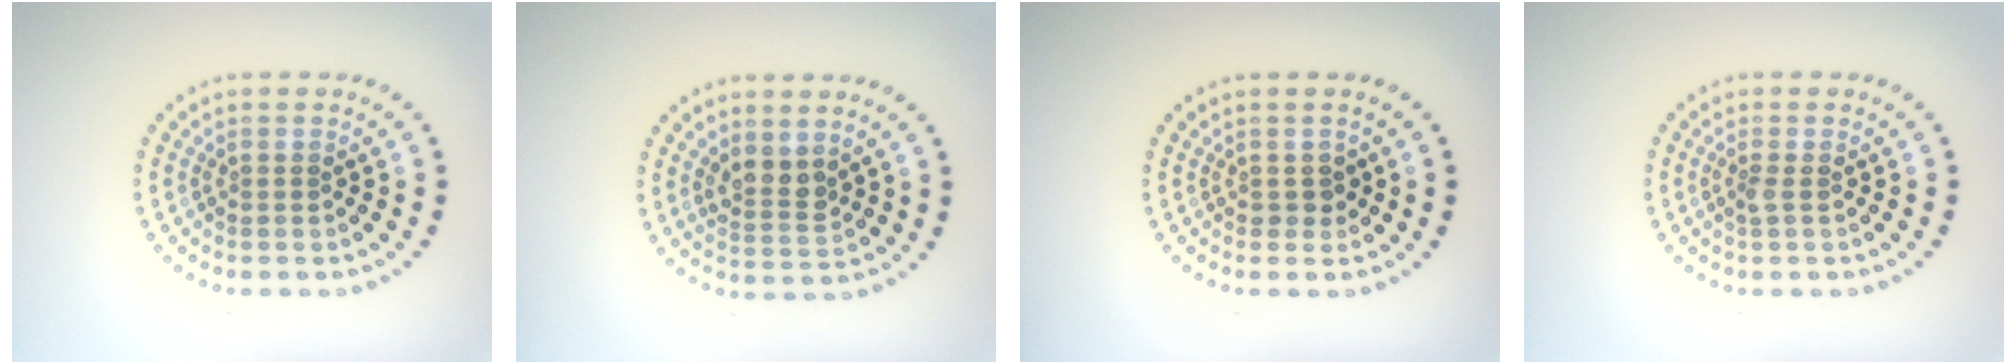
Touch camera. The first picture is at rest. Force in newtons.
{"total": 2.4, "press": 2.1, "slide": 1.2}
{"total": 1.0, "press": 0.9, "slide": 0.3}
{"total": 0.8, "press": 0.6, "slide": 0.5}